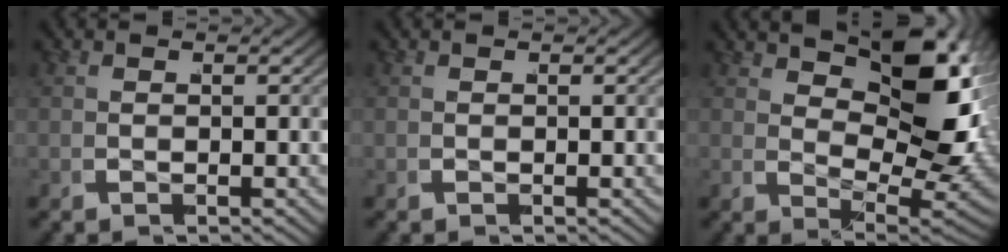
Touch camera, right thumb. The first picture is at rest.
{"total": 0.0}
{"total": 14.0, "force": [3.7, 7.0, 11.6], "torque": [-0.162, -0.020, 0.067]}